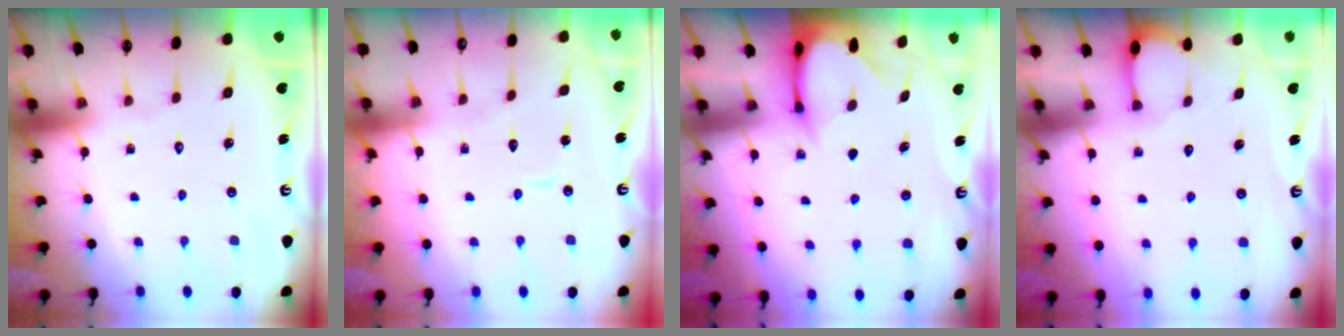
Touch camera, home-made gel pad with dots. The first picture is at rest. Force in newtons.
{"total": 4.8, "press": 4.8, "slide": 0.6}
{"total": 3.4, "press": 3.4, "slide": 0.3}
{"total": 0.9, "press": 0.8, "slide": 0.2}